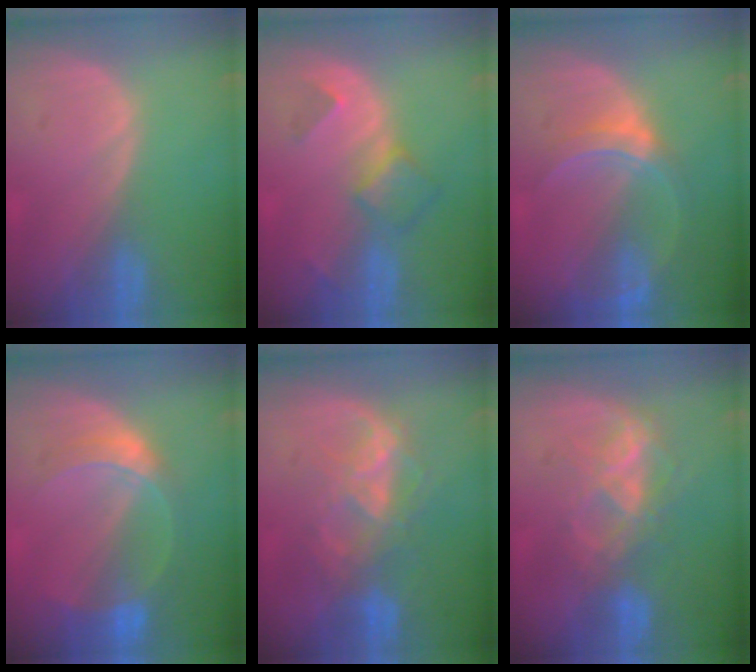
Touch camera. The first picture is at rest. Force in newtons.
{"total": 4.9, "press": 4.3, "slide": 2.3}
{"total": 6.2, "press": 5.7, "slide": 2.4}
{"total": 6.8, "press": 6.0, "slide": 3.2}
{"total": 7.8, "press": 7.1, "slide": 3.1}
{"total": 6.5, "press": 6.4, "slide": 1.0}